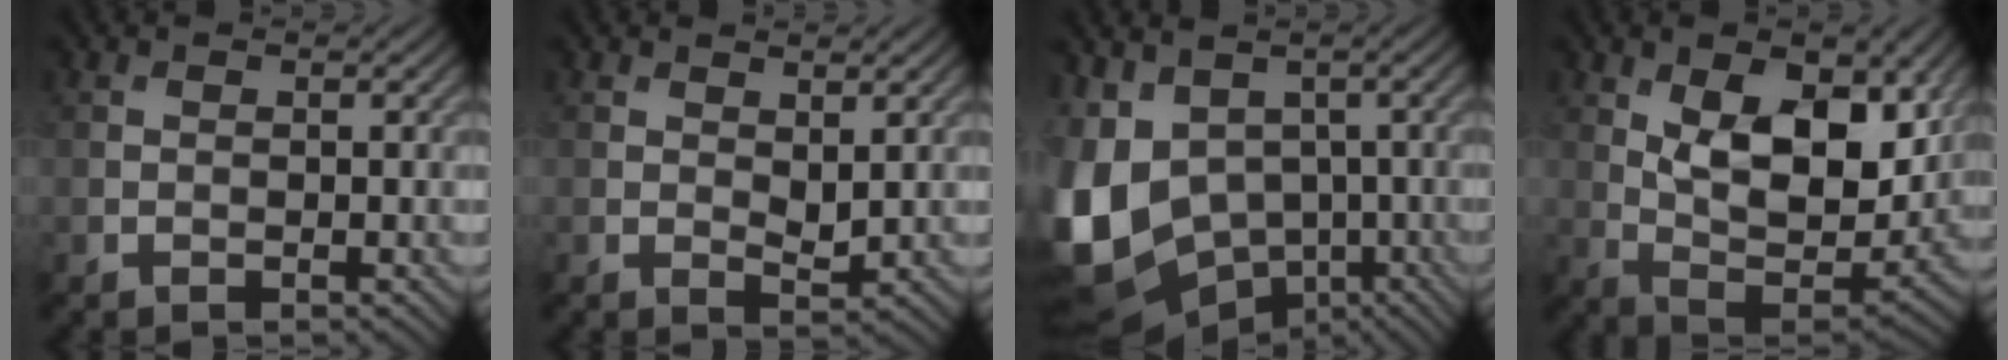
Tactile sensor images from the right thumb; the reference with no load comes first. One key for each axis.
{"total": 1.9, "fx": 0.8, "fy": 0.9, "fz": 1.5, "tx": -0.027, "ty": -0.007, "tz": 0.016}
{"total": 16.3, "fx": -2.2, "fy": 12.9, "fz": 9.6, "tx": -0.271, "ty": -0.037, "tz": -0.017}
{"total": 12.5, "fx": 4.3, "fy": 6.3, "fz": 9.9, "tx": -0.180, "ty": -0.020, "tz": 0.078}